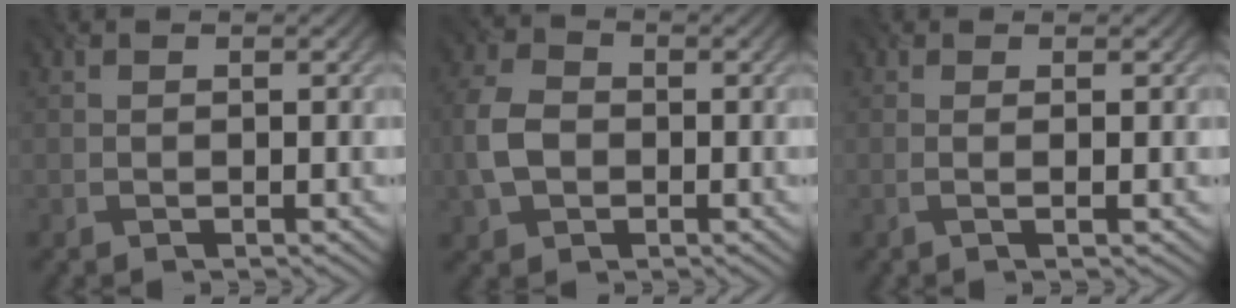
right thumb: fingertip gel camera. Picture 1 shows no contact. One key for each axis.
{"total": 5.8, "fx": -0.9, "fy": 4.4, "fz": 3.6, "tx": -0.103, "ty": -0.001, "tz": -0.026}
{"total": 1.3, "fx": 0.0, "fy": 0.1, "fz": 1.3, "tx": -0.026, "ty": 0.004, "tz": -0.006}